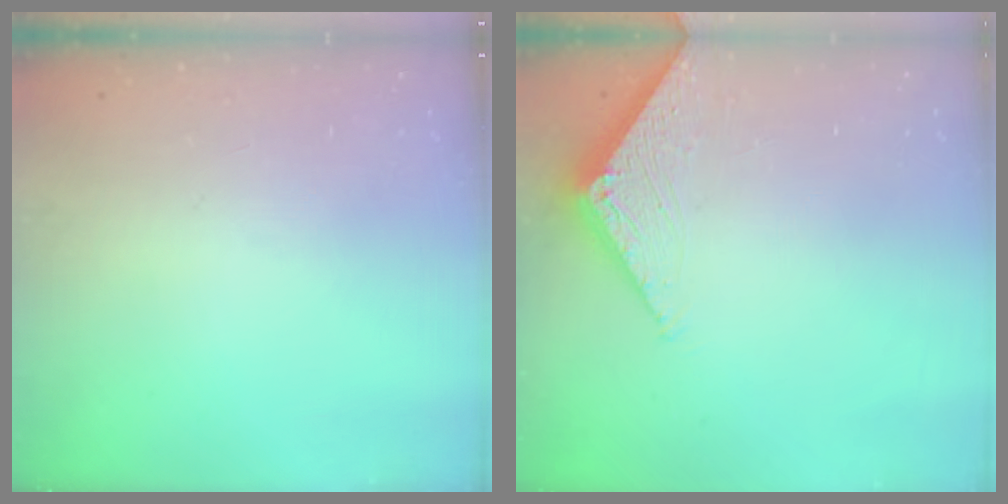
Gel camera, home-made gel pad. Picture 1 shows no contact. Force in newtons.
{"total": 3.2, "press": 3.2, "slide": 0.4}